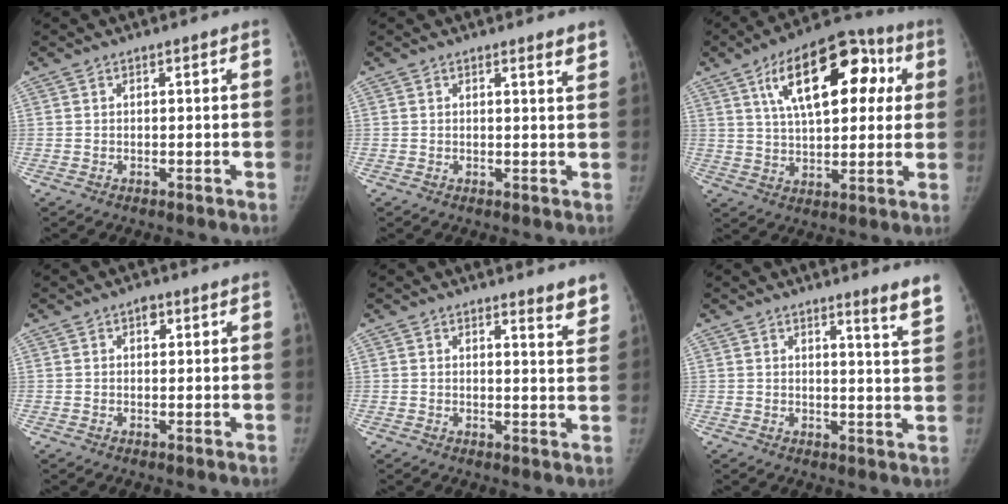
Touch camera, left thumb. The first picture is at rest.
{"total": 2.1, "force": [1.7, 0.2, 1.2], "torque": [-0.013, -0.011, 0.020]}
{"total": 19.1, "force": [6.6, 9.7, 15.1], "torque": [-0.194, 0.014, 0.101]}
{"total": 1.9, "force": [0.9, 1.3, 1.1], "torque": [-0.002, 0.000, 0.010]}
{"total": 4.4, "force": [3.8, 0.9, 2.0], "torque": [-0.009, -0.030, 0.036]}
{"total": 5.1, "force": [4.0, -0.2, 3.1], "torque": [-0.037, -0.036, 0.044]}